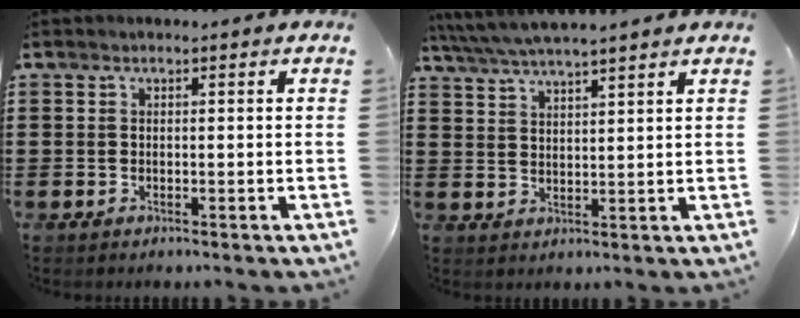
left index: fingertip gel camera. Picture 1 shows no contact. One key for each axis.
{"total": 4.3, "fx": 3.9, "fy": -0.2, "fz": 1.7, "tx": -0.044, "ty": -0.015, "tz": 0.069}